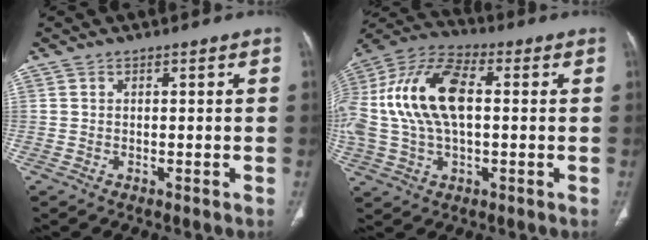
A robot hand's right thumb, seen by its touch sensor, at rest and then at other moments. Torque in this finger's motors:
{"motor_torque": [2.52, 2.49, 1.32, 0.11, 0.77]}